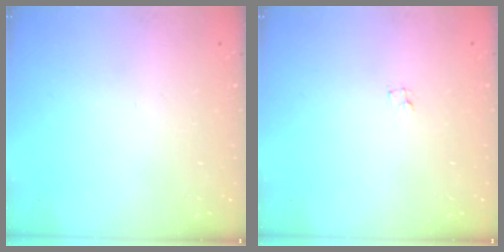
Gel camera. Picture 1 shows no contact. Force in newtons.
{"total": 1.2, "press": 1.2, "slide": 0.1}